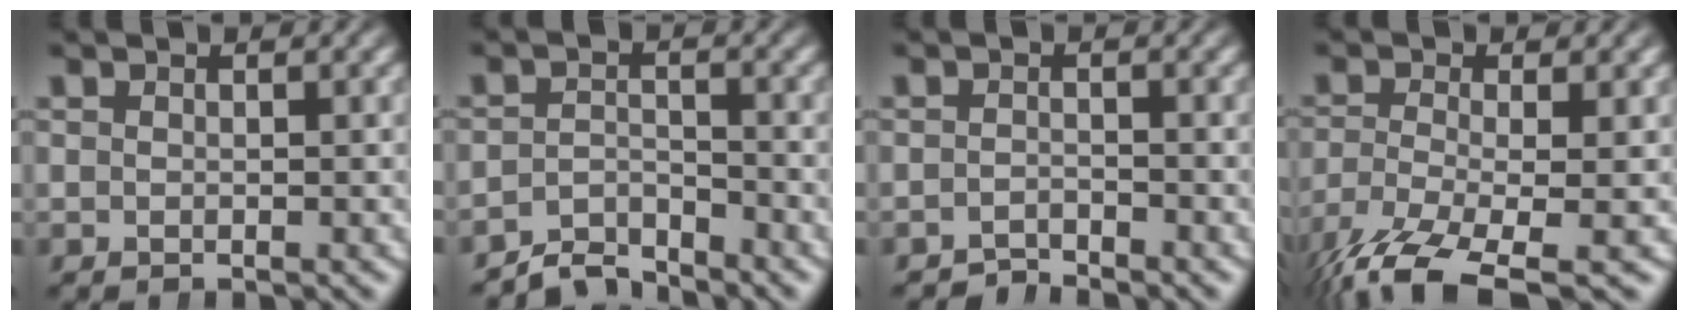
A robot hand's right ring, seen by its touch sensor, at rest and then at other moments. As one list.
[{"total": 3.9, "force": [-3.7, 1.1, 0.3], "torque": [-0.002, -0.007, -0.068]}, {"total": 2.3, "force": [-2.2, 0.3, -0.3], "torque": [0.001, -0.009, -0.039]}, {"total": 7.5, "force": [-5.2, 3.5, 4.2], "torque": [-0.108, -0.050, -0.060]}]